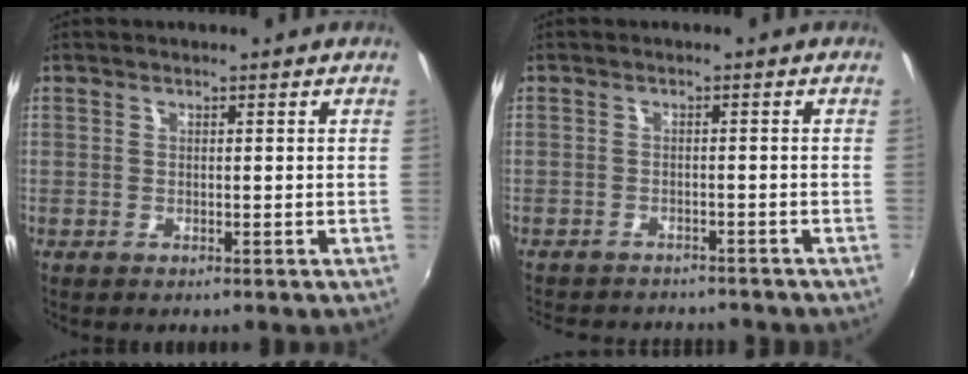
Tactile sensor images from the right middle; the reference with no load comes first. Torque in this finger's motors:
{"motor_torque": [1.04, -1.10, 0.21, 0.09]}